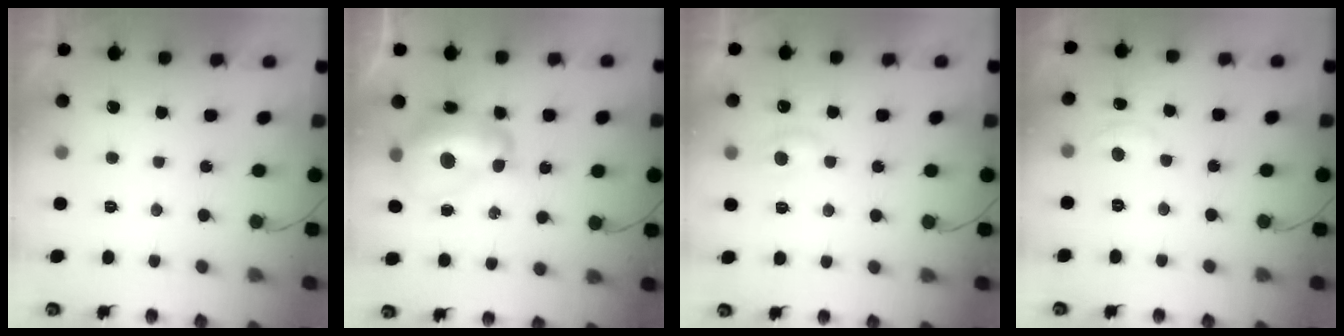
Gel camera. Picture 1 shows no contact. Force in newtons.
{"total": 12.9, "press": 12.8, "slide": 1.6}
{"total": 4.7, "press": 4.7, "slide": 0.5}
{"total": 3.6, "press": 3.5, "slide": 0.4}